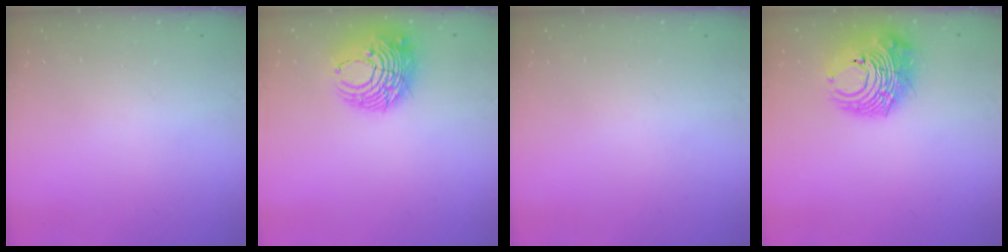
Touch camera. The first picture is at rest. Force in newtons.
{"total": 10.9, "press": 10.8, "slide": 1.1}
{"total": 0.0}
{"total": 12.9, "press": 12.8, "slide": 1.6}